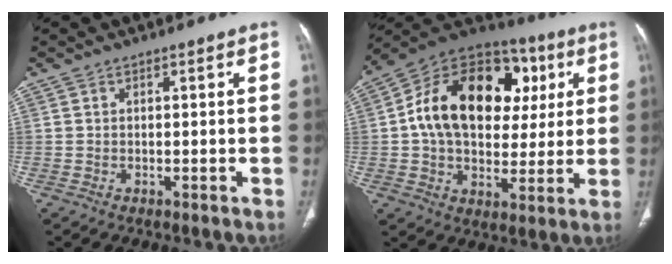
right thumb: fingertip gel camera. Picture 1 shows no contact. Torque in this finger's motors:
{"motor_torque": [2.34, 2.67, 0.79, -0.40, 0.36]}